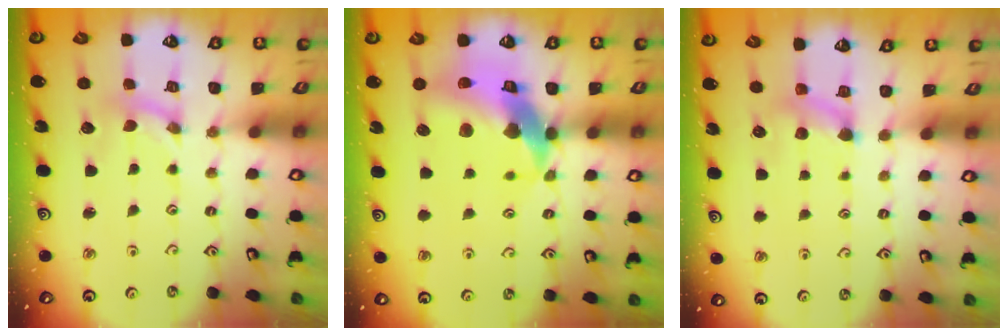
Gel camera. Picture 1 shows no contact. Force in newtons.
{"total": 17.0, "press": 16.9, "slide": 2.3}
{"total": 4.6, "press": 4.5, "slide": 0.7}